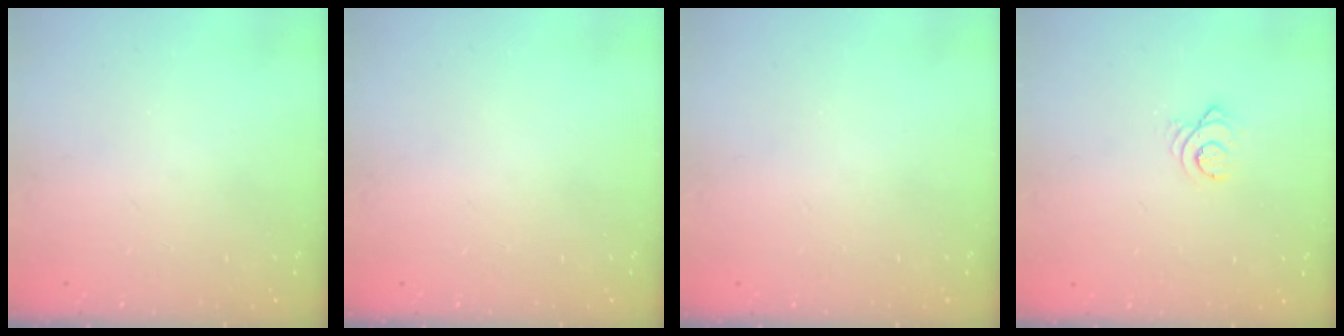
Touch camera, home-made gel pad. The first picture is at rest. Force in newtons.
{"total": 0.0}
{"total": 0.0}
{"total": 3.3, "press": 3.3, "slide": 0.2}